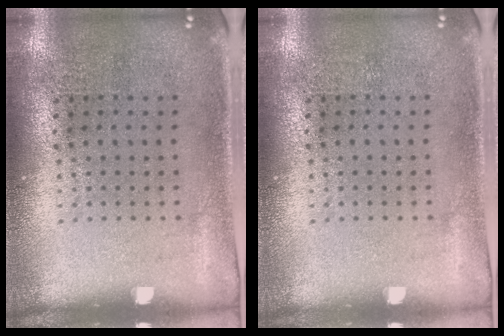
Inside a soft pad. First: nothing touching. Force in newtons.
{"total": 0.0}